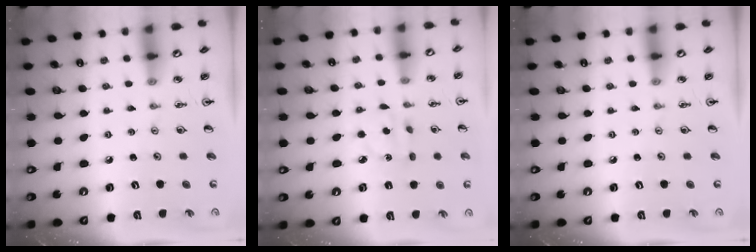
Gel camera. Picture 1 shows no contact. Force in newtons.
{"total": 2.3, "press": 2.3, "slide": 0.2}
{"total": 0.0}